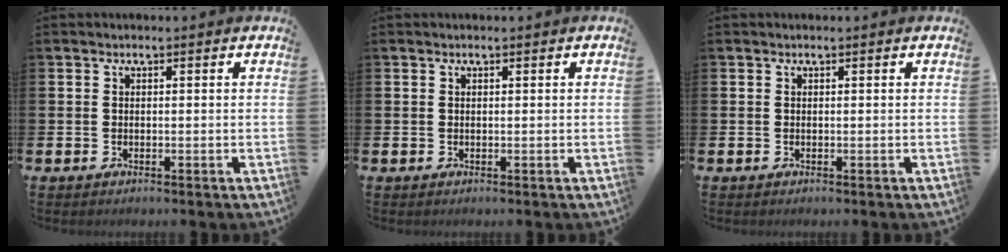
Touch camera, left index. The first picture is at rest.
{"total": 0.0}
{"total": 0.0}